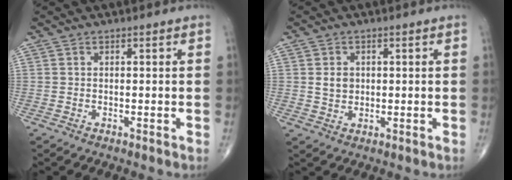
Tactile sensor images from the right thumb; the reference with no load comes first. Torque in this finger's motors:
{"motor_torque": [0.60, 1.00, 0.62, 0.03, -0.02]}